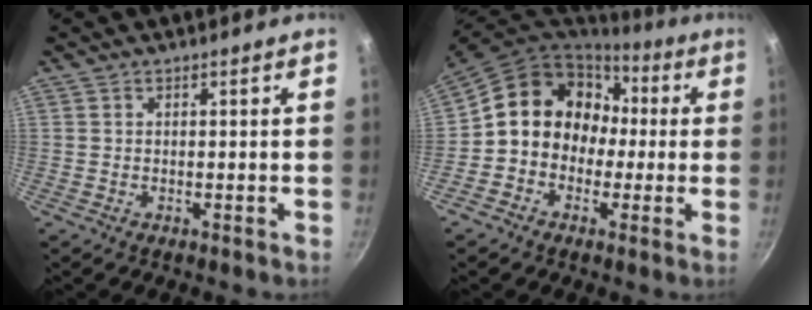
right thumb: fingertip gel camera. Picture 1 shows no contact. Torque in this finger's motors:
{"motor_torque": [-0.50, 1.55, 0.12, 0.21, 0.15]}